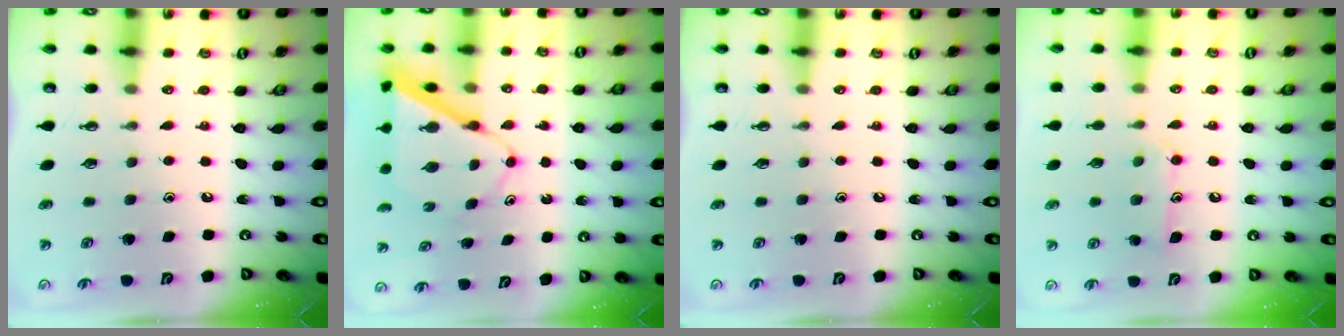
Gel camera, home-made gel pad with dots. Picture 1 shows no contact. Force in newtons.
{"total": 8.7, "press": 8.7, "slide": 0.7}
{"total": 0.0}
{"total": 9.4, "press": 9.4, "slide": 0.7}